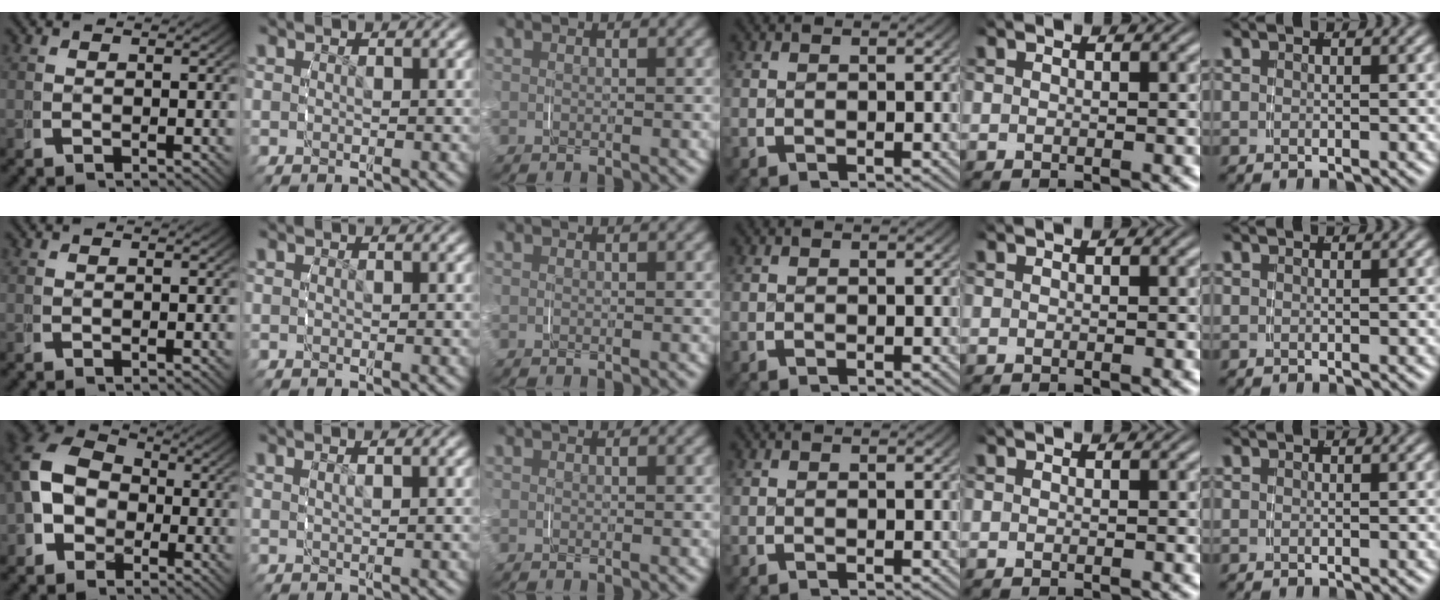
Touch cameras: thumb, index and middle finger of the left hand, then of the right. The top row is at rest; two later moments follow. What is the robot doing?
{"motion": "grasp_and_lifting", "object": "napkin"}